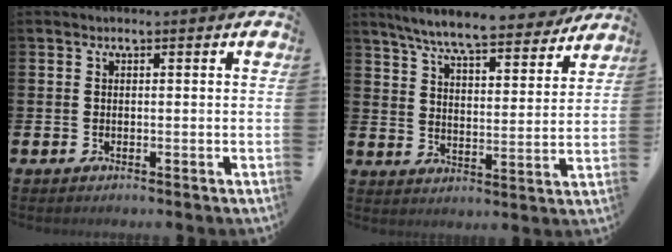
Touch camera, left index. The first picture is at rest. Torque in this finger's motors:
{"motor_torque": [0.41, -0.46, 0.78, 0.21]}